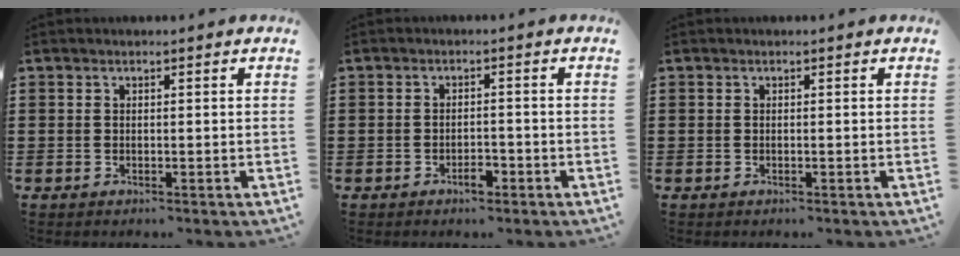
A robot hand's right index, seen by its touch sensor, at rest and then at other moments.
{"total": 2.5, "force": [-1.5, 0.9, 1.7], "torque": [-0.032, 0.002, -0.029]}
{"total": 0.0}